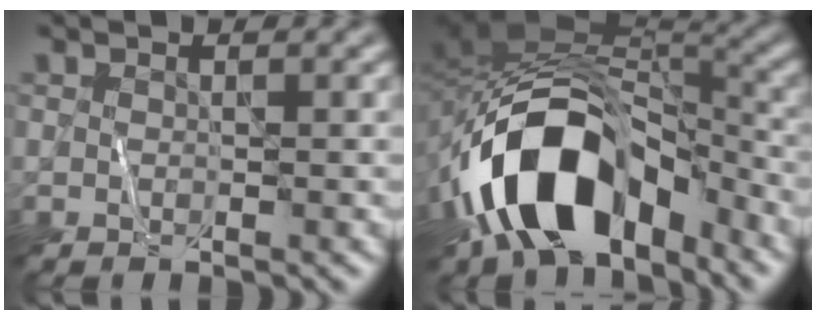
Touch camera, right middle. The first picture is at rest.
{"total": 14.2, "force": [-7.4, 8.3, 8.8], "torque": [-0.157, 0.011, -0.130]}